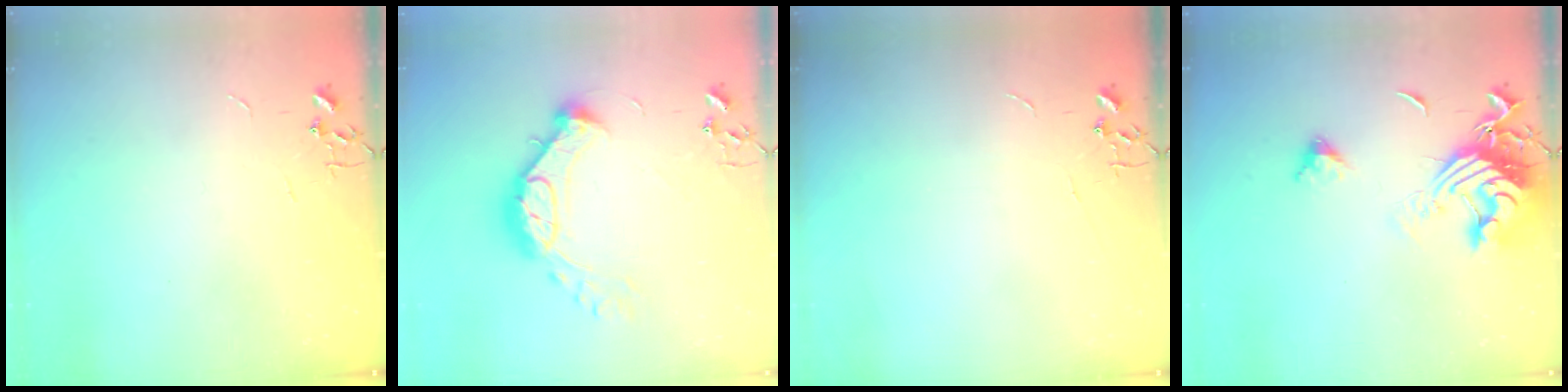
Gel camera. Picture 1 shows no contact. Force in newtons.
{"total": 16.3, "press": 16.3, "slide": 1.2}
{"total": 0.0}
{"total": 15.3, "press": 15.2, "slide": 1.7}